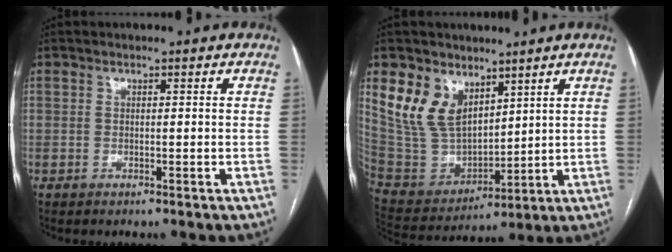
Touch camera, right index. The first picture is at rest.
{"total": 12.7, "force": [5.8, 6.7, 9.1], "torque": [-0.203, 0.009, 0.128]}